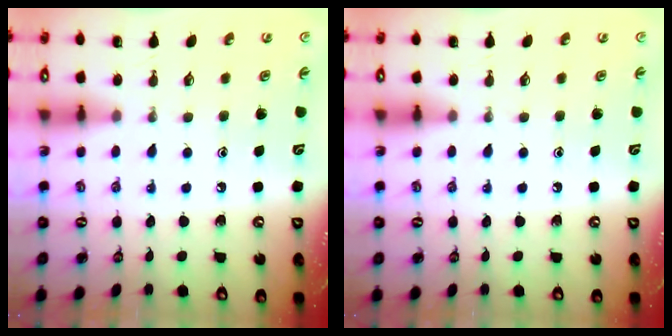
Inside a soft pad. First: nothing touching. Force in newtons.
{"total": 0.0}